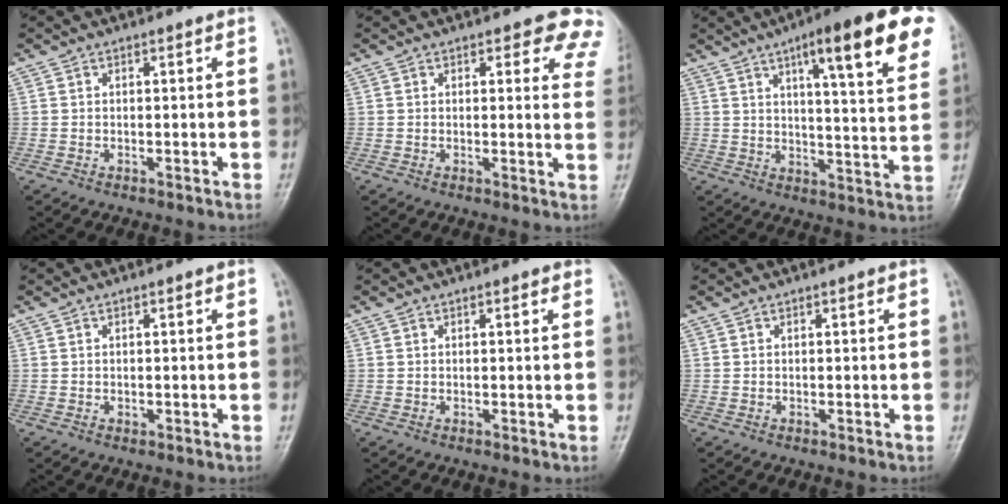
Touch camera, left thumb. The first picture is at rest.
{"total": 7.7, "force": [6.0, 3.4, 3.4], "torque": [0.007, -0.026, 0.043]}
{"total": 19.7, "force": [10.2, 3.9, 16.4], "torque": [-0.198, -0.024, 0.138]}
{"total": 0.5, "force": [-0.1, 0.4, 0.3], "torque": [-0.002, 0.000, -0.001]}
{"total": 0.7, "force": [0.4, 0.3, 0.6], "torque": [-0.010, 0.000, 0.003]}
{"total": 0.0}